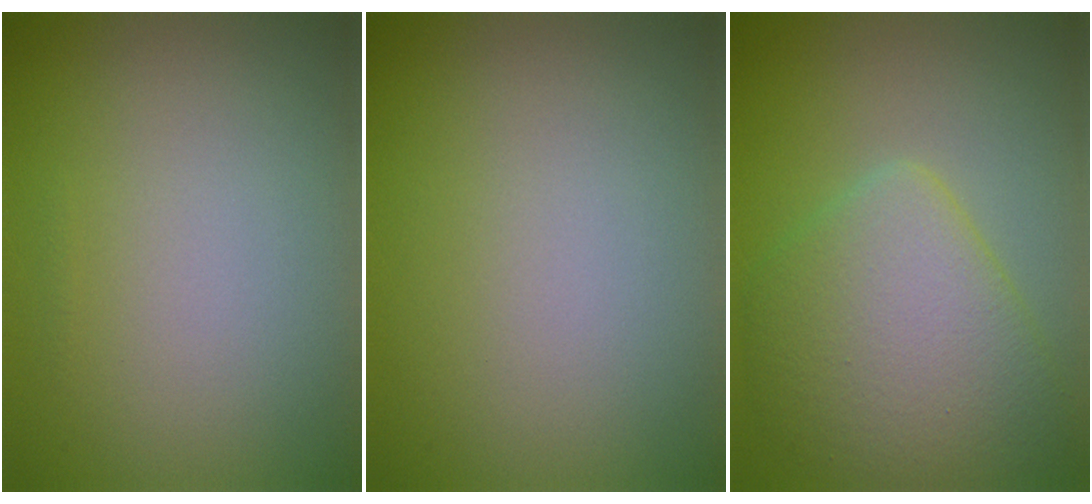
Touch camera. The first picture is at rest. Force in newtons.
{"total": 0.0}
{"total": 6.5, "press": 6.5, "slide": 0.2}